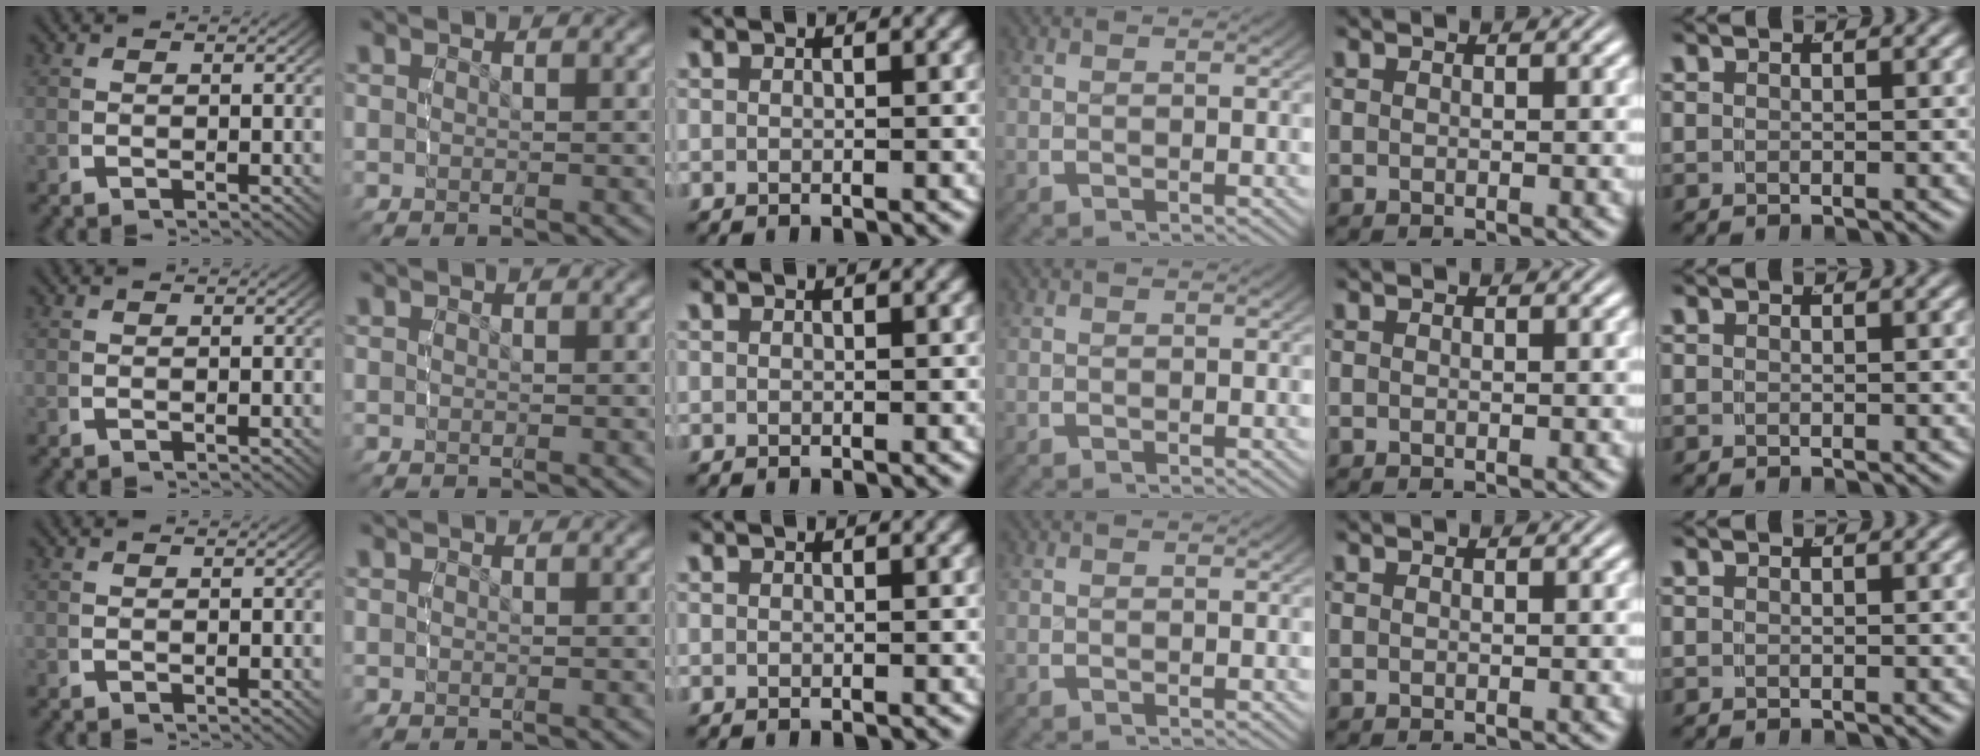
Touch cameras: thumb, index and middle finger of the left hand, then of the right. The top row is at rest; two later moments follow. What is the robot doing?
{"motion": "reach", "object": "shirt"}